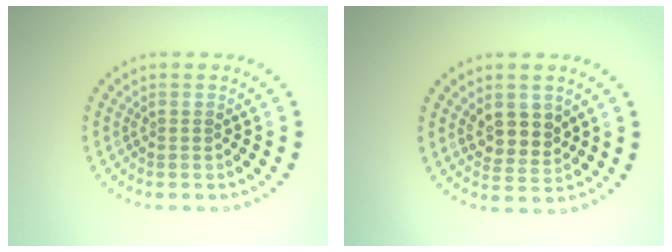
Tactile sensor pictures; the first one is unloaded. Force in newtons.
{"total": 3.0, "press": 2.8, "slide": 1.1}